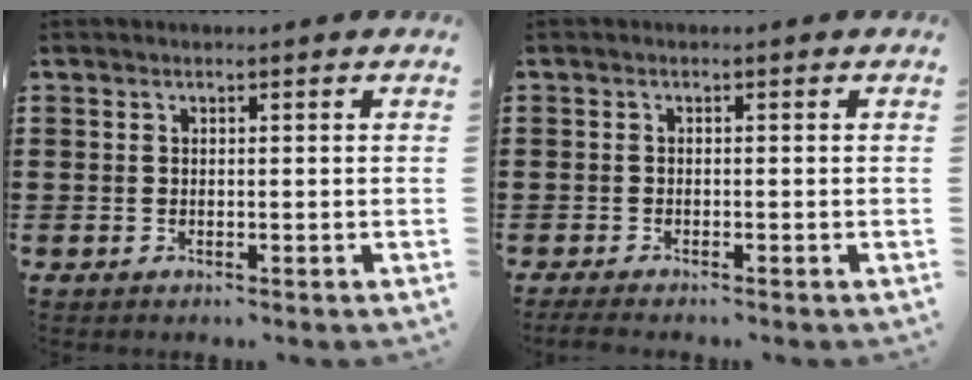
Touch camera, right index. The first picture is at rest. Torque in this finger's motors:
{"motor_torque": [-1.06, 1.08, -0.01, -0.01]}